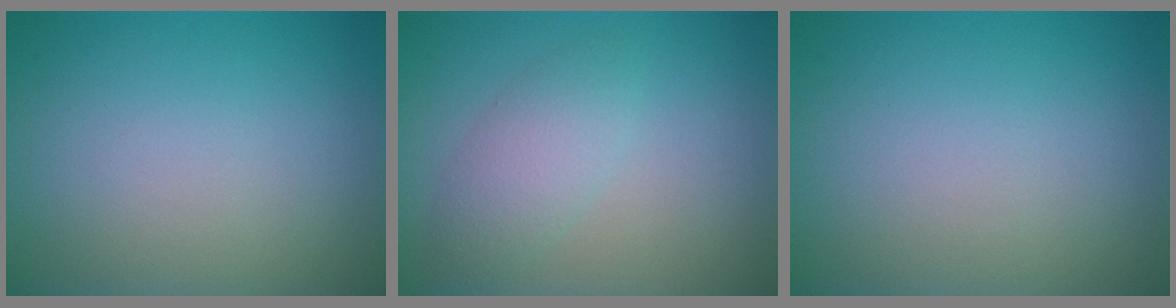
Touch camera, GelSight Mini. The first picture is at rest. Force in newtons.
{"total": 2.7, "press": 2.7, "slide": 0.0}
{"total": 0.0}